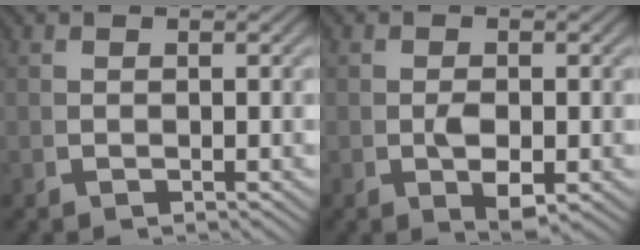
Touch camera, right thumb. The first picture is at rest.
{"total": 2.7, "force": [-0.5, 1.4, 2.3], "torque": [-0.039, -0.009, -0.003]}